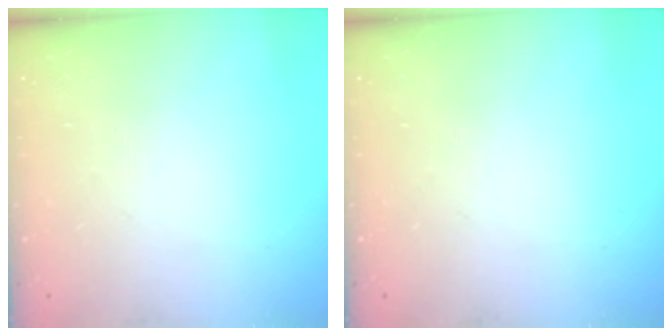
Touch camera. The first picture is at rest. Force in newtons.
{"total": 0.0}